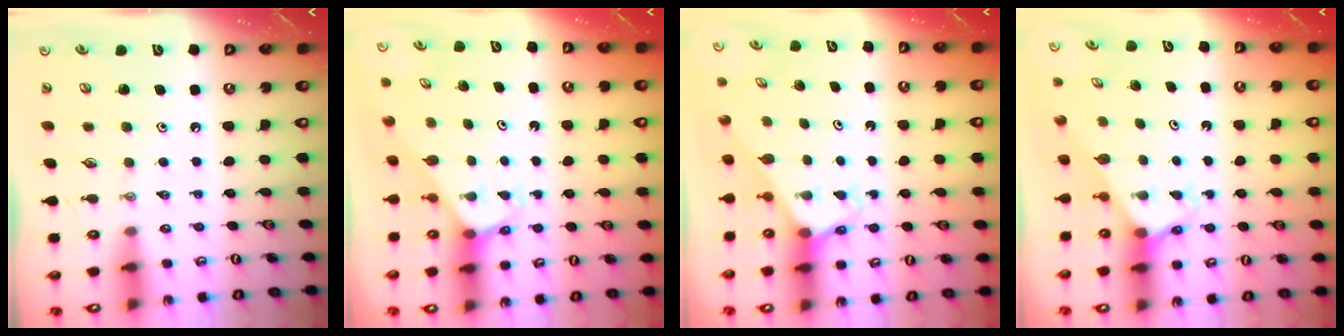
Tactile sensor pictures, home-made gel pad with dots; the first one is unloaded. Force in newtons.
{"total": 2.2, "press": 2.2, "slide": 0.1}
{"total": 2.6, "press": 2.6, "slide": 0.2}
{"total": 2.6, "press": 2.6, "slide": 0.2}